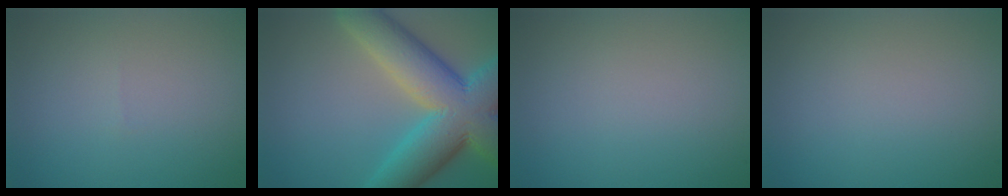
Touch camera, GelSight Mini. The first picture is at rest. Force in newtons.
{"total": 12.5, "press": 12.5, "slide": 0.6}
{"total": 0.0}
{"total": 0.0}